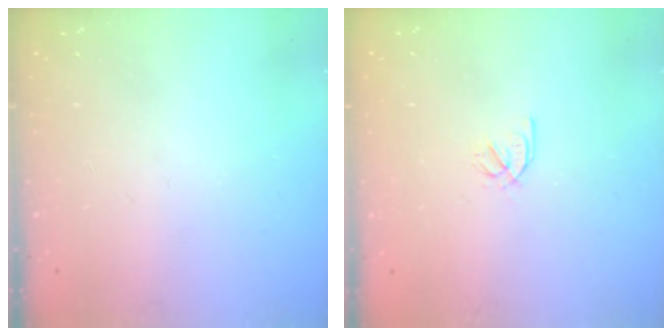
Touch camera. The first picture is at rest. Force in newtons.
{"total": 2.1, "press": 2.0, "slide": 0.7}